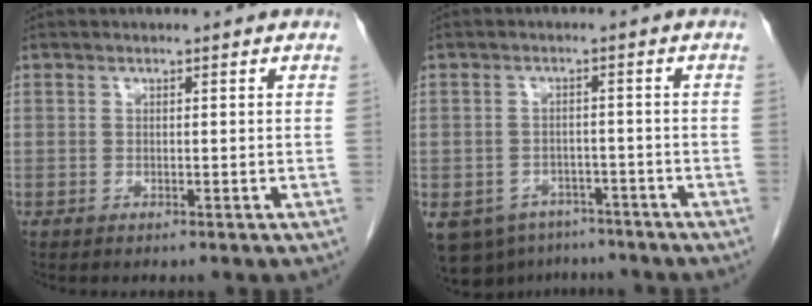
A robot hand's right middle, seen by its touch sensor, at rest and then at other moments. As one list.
[{"total": 11.2, "force": [-7.3, 7.6, 3.7], "torque": [-0.090, 0.000, -0.096]}]